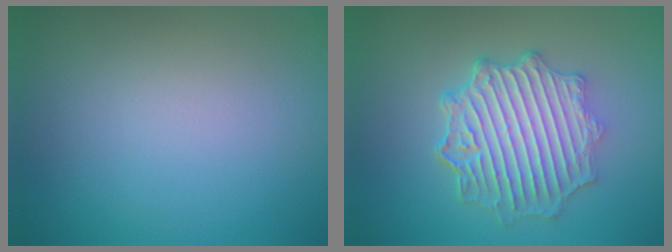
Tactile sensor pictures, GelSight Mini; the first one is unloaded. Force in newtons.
{"total": 6.1, "press": 5.1, "slide": 3.3}